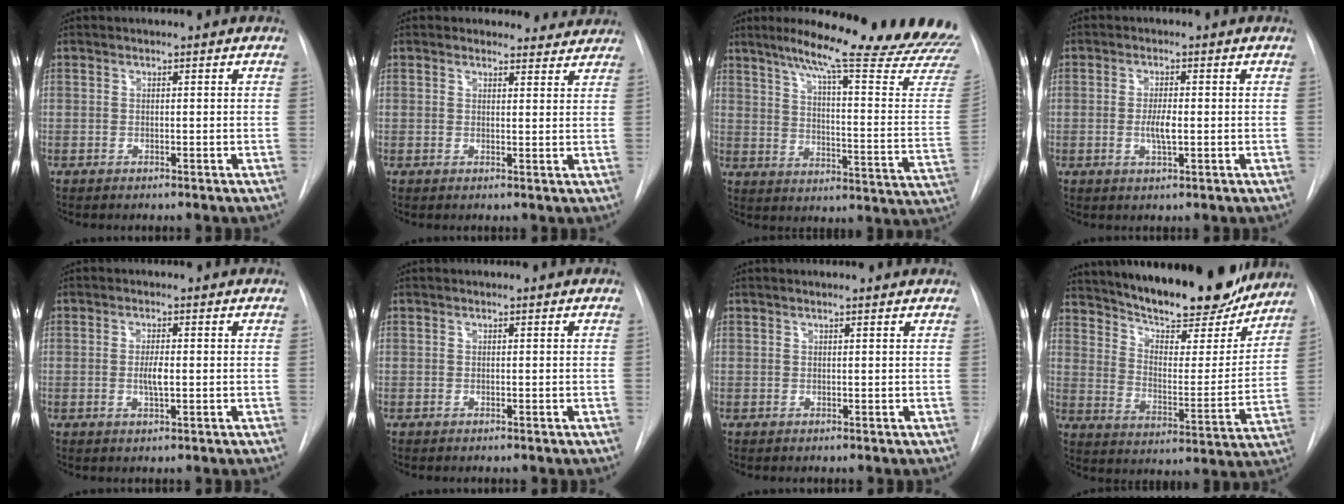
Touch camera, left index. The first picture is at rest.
{"total": 4.1, "force": [3.6, 1.7, -0.5], "torque": [0.022, -0.012, 0.022]}
{"total": 27.2, "force": [23.5, 0.7, 13.6], "torque": [-0.184, -0.102, 0.287]}
{"total": 3.3, "force": [-1.2, 0.6, 3.0], "torque": [-0.059, -0.009, -0.017]}
{"total": 2.7, "force": [-1.0, 0.5, 2.5], "torque": [-0.048, -0.008, -0.014]}
{"total": 0.0}
{"total": 0.6, "force": [0.5, 0.0, 0.4], "torque": [-0.012, 0.005, 0.006]}
{"total": 22.8, "force": [19.8, 5.1, 10.0], "torque": [-0.161, -0.030, 0.278]}